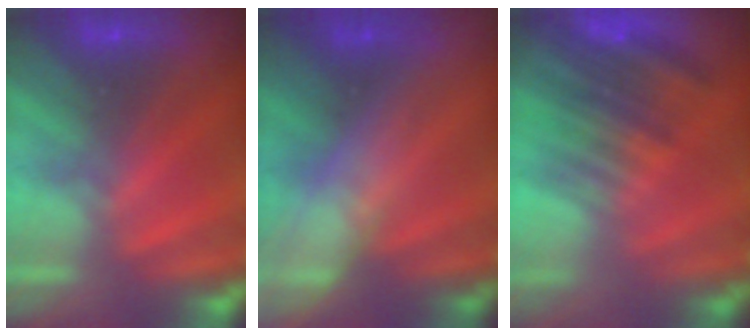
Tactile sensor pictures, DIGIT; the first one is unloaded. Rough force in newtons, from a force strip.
{"total": 2.9}
{"total": 6.9}